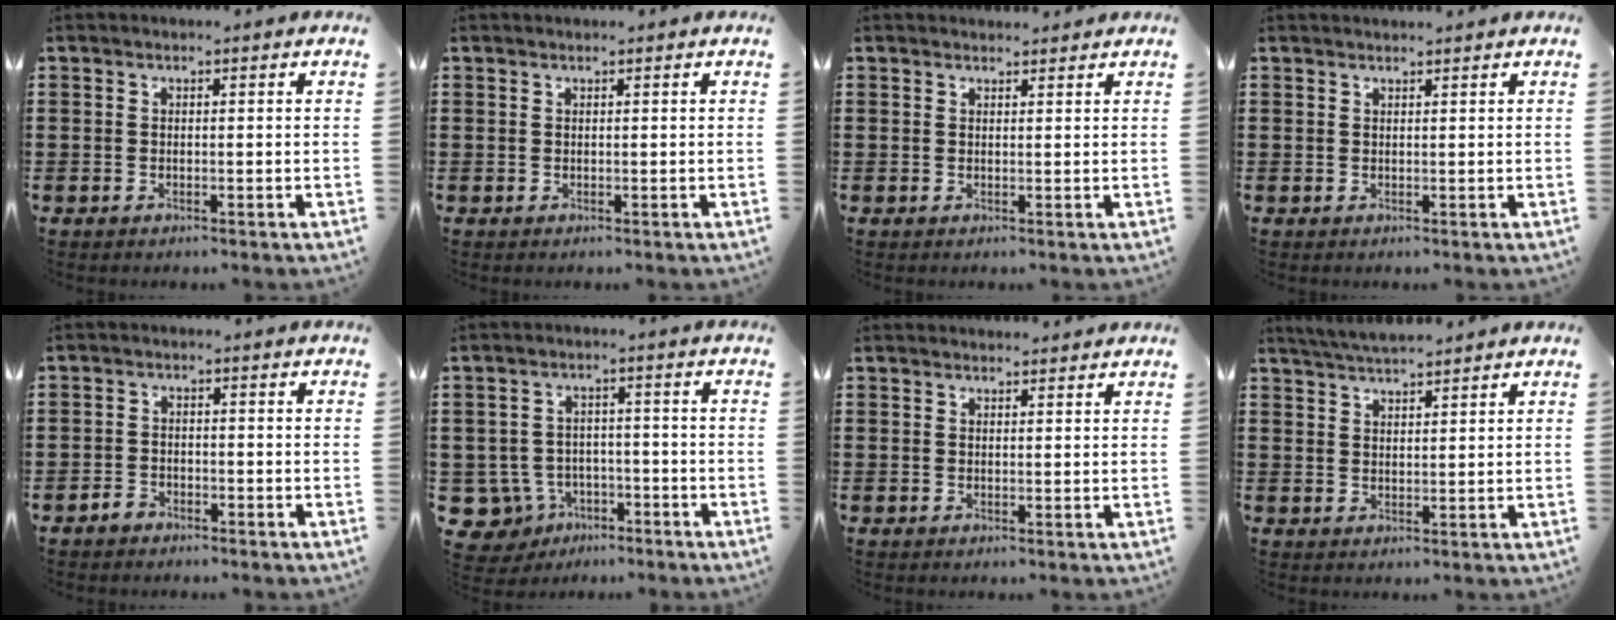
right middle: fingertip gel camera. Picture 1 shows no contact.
{"total": 0.0}
{"total": 1.1, "force": [1.1, 0.1, 0.0], "torque": [0.005, -0.004, 0.020]}
{"total": 0.8, "force": [0.8, 0.0, 0.0], "torque": [-0.002, -0.003, 0.017]}
{"total": 2.1, "force": [-1.9, 0.9, 0.3], "torque": [-0.012, 0.002, -0.038]}
{"total": 5.3, "force": [-3.3, 3.9, 1.4], "torque": [-0.063, 0.005, -0.068]}
{"total": 1.1, "force": [1.1, 0.1, 0.0], "torque": [0.005, -0.004, 0.020]}
{"total": 3.6, "force": [3.5, 0.2, 0.8], "torque": [-0.027, -0.005, 0.066]}